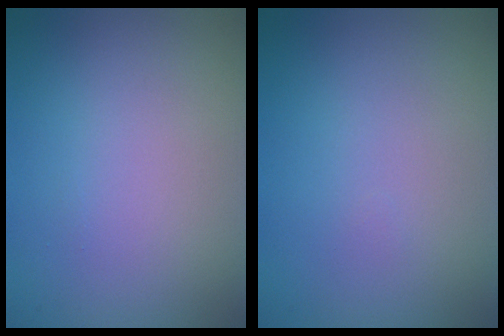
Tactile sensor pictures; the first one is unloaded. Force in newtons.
{"total": 0.0}